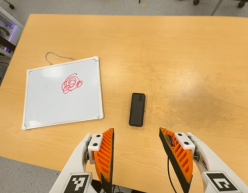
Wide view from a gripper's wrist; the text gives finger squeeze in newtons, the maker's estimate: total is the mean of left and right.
{"total": 0.0}